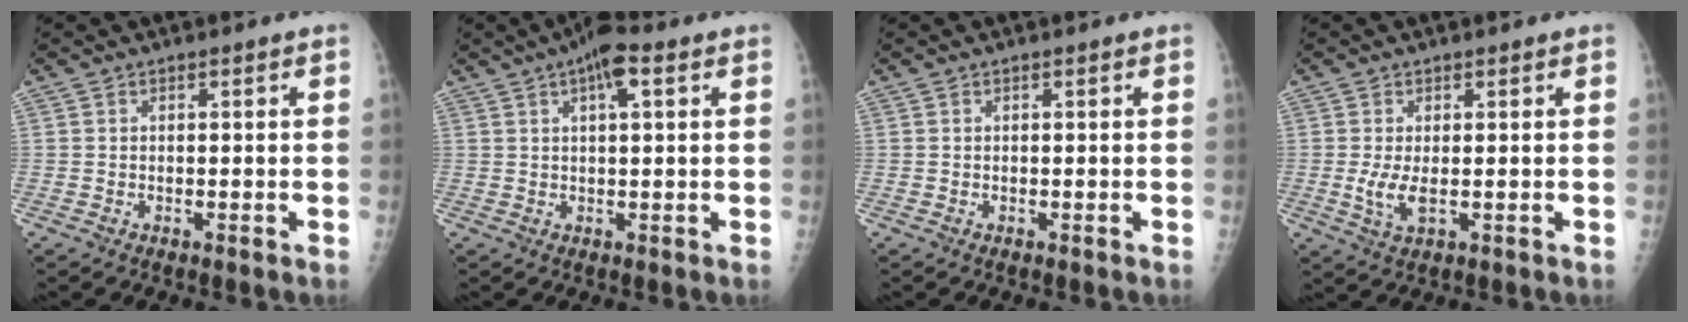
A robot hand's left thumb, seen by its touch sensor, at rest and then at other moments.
{"total": 6.3, "force": [2.8, 2.2, 5.2], "torque": [-0.078, 0.009, 0.036]}
{"total": 0.0}
{"total": 4.3, "force": [-0.3, 1.9, 3.8], "torque": [-0.079, -0.011, -0.003]}